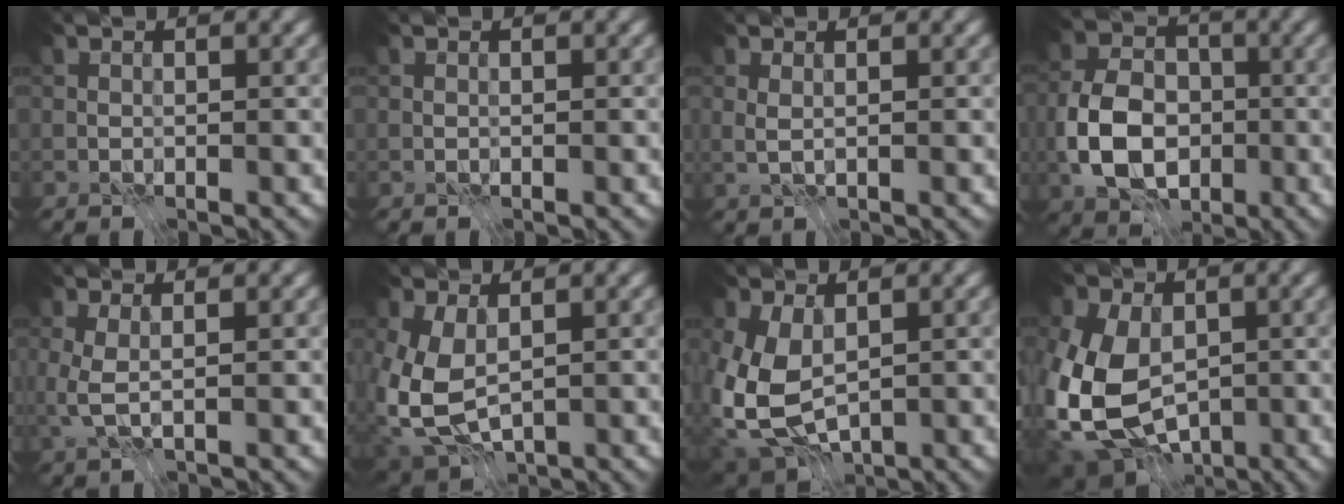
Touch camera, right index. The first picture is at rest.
{"total": 0.0}
{"total": 0.9, "force": [0.1, 0.1, 0.9], "torque": [-0.021, 0.000, 0.004]}
{"total": 8.0, "force": [-2.4, 5.6, 5.2], "torque": [-0.105, 0.000, -0.056]}
{"total": 2.4, "force": [-0.2, 0.8, 2.2], "torque": [-0.060, 0.001, -0.004]}
{"total": 6.9, "force": [-0.1, 4.3, 5.4], "torque": [-0.136, -0.015, -0.001]}
{"total": 8.4, "force": [-0.3, 5.5, 6.4], "torque": [-0.157, -0.020, -0.001]}
{"total": 14.8, "force": [-1.7, 11.1, 9.7], "torque": [-0.202, -0.017, -0.045]}